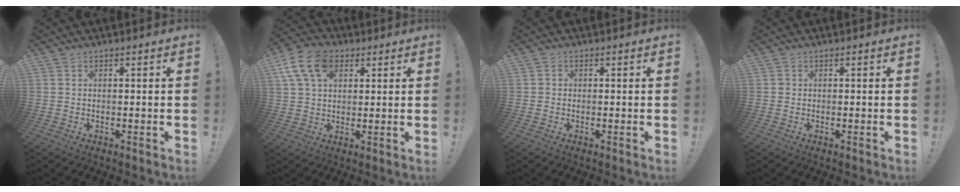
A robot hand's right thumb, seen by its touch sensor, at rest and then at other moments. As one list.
[{"total": 13.0, "force": [5.4, 8.6, 8.0], "torque": [-0.158, -0.009, 0.105]}, {"total": 0.9, "force": [-0.4, 0.8, 0.2], "torque": [-0.010, 0.005, -0.006]}, {"total": 0.6, "force": [0.0, 0.6, 0.1], "torque": [-0.006, 0.004, 0.001]}]